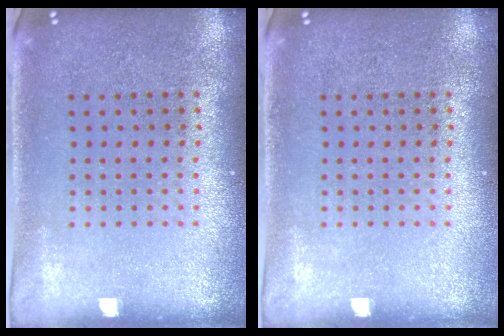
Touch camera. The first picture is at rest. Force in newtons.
{"total": 0.0}